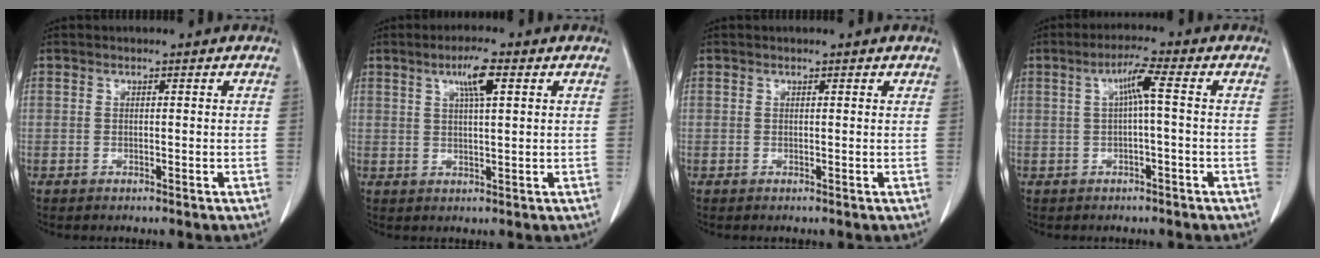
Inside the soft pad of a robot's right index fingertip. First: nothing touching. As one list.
[{"total": 4.7, "force": [2.1, 0.4, 4.2], "torque": [-0.077, 0.004, 0.036]}, {"total": 0.6, "force": [0.6, 0.2, 0.2], "torque": [-0.008, 0.006, 0.005]}, {"total": 3.9, "force": [0.4, -0.2, 3.9], "torque": [-0.073, 0.016, 0.010]}]